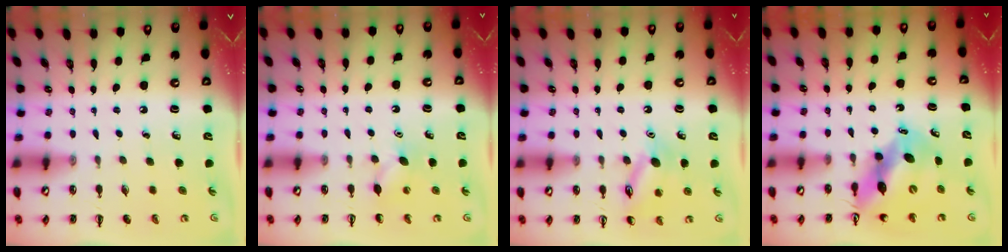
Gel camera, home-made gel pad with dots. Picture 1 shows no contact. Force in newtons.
{"total": 5.1, "press": 5.0, "slide": 1.3}
{"total": 12.0, "press": 12.0, "slide": 0.8}
{"total": 9.9, "press": 9.5, "slide": 2.8}